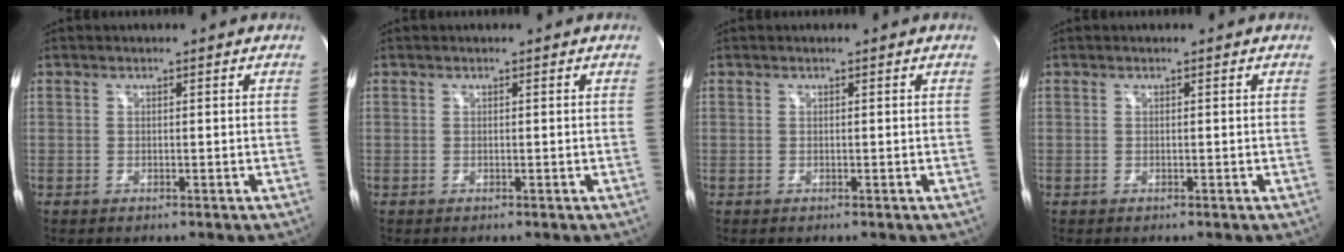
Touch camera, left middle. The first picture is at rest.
{"total": 0.0}
{"total": 0.0}
{"total": 0.0}